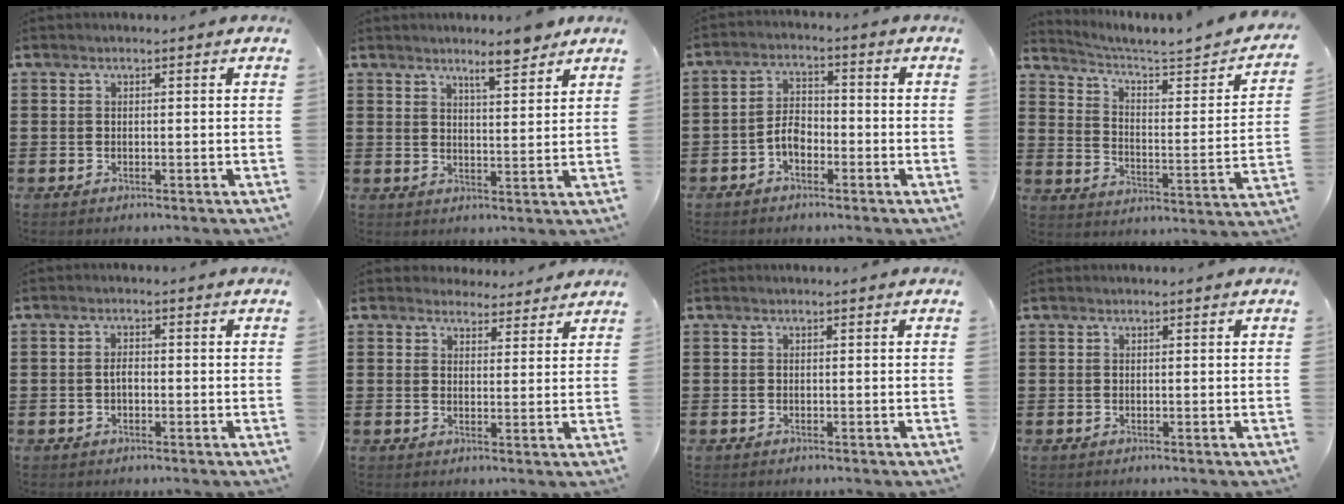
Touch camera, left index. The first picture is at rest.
{"total": 5.5, "force": [4.7, 0.8, 2.8], "torque": [-0.051, -0.017, 0.080]}
{"total": 3.8, "force": [-2.0, 2.1, 2.4], "torque": [-0.060, 0.004, -0.044]}
{"total": 3.1, "force": [2.4, 0.4, 1.9], "torque": [-0.055, -0.027, 0.026]}
{"total": 2.0, "force": [-0.3, 0.9, 1.7], "torque": [-0.034, 0.004, -0.006]}
{"total": 3.7, "force": [3.5, 1.2, 0.3], "torque": [-0.011, -0.011, 0.066]}
{"total": 0.0}
{"total": 0.0}